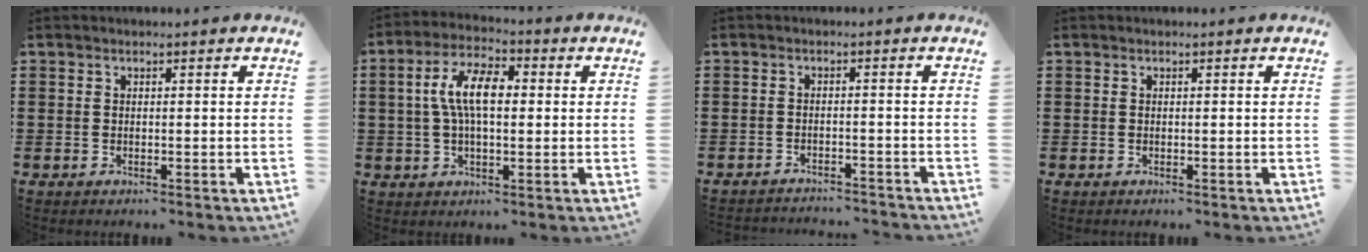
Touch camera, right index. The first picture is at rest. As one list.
[{"total": 8.2, "force": [0.8, 3.7, 7.3], "torque": [-0.161, 0.009, 0.005]}, {"total": 2.0, "force": [-2.0, 0.0, 0.1], "torque": [-0.006, 0.001, -0.044]}, {"total": 0.0}]